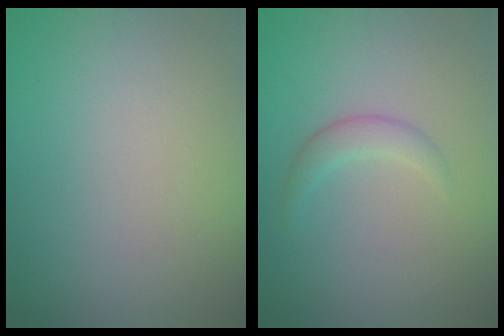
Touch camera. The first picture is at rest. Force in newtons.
{"total": 1.7, "press": 1.7, "slide": 0.1}